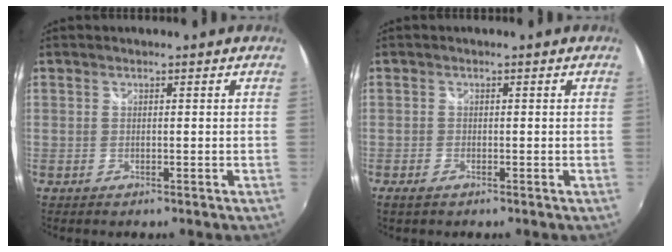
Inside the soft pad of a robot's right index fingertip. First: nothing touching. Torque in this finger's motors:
{"motor_torque": [0.03, -0.03, 0.06, 0.00]}